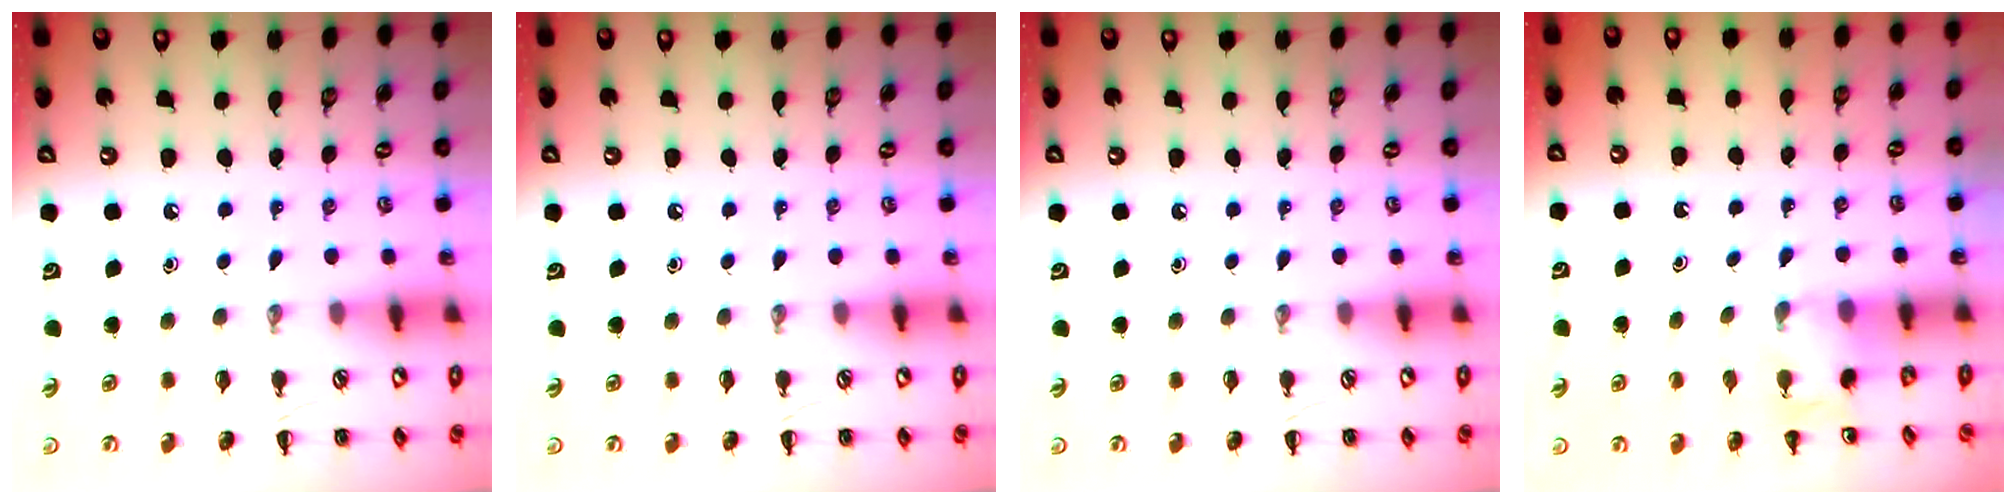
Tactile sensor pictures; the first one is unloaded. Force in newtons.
{"total": 0.0}
{"total": 0.0}
{"total": 4.7, "press": 4.5, "slide": 1.4}